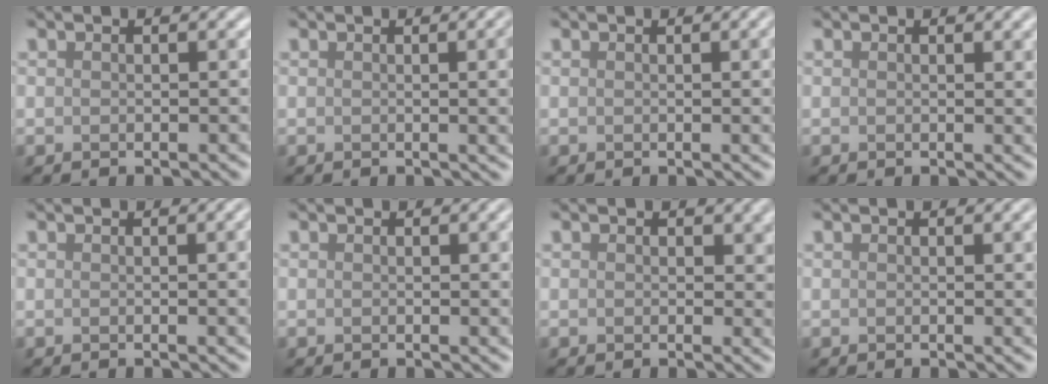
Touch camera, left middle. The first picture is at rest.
{"total": 6.7, "force": [0.4, 2.9, 6.1], "torque": [-0.028, 0.009, 0.004]}
{"total": 4.1, "force": [0.4, 1.5, 3.8], "torque": [-0.027, 0.007, 0.004]}
{"total": 1.9, "force": [0.7, 0.5, 1.7], "torque": [-0.011, 0.002, 0.008]}
{"total": 3.5, "force": [0.3, 1.2, 3.2], "torque": [-0.025, 0.008, 0.001]}
{"total": 2.6, "force": [0.6, 0.8, 2.4], "torque": [-0.018, 0.004, 0.005]}
{"total": 2.5, "force": [0.7, 1.7, 1.7], "torque": [-0.014, -0.004, 0.003]}
{"total": 2.2, "force": [0.7, 0.6, 2.0], "torque": [-0.013, 0.003, 0.007]}